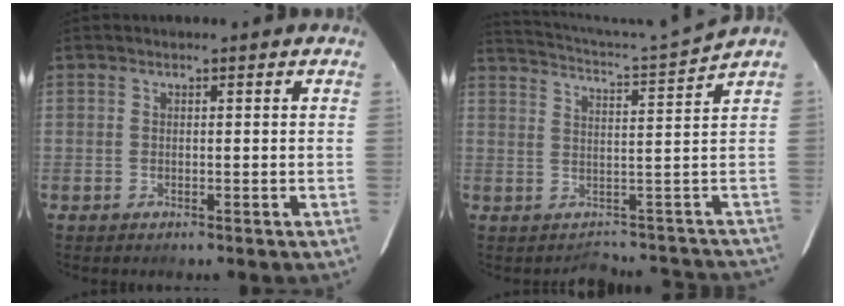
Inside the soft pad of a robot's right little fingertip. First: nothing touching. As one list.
[{"total": 5.9, "force": [2.6, -2.0, 5.0], "torque": [-0.109, 0.010, 0.056]}]